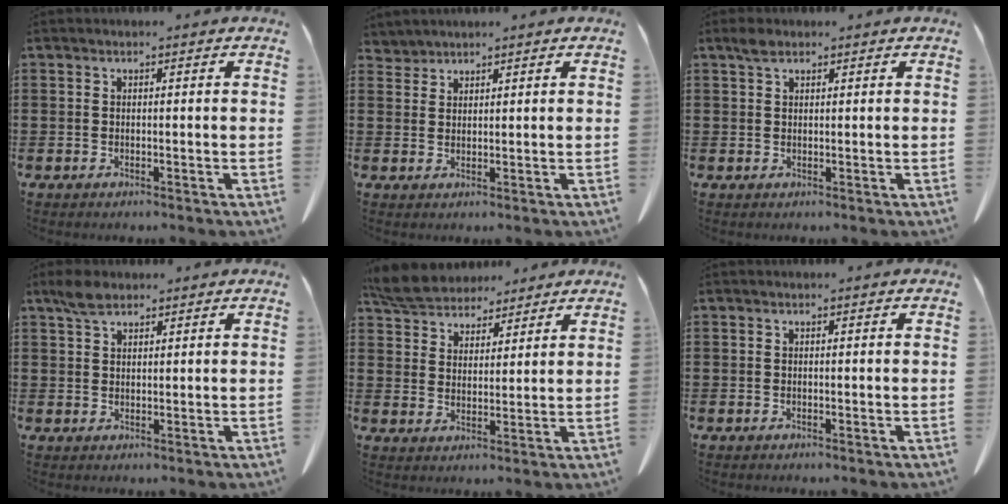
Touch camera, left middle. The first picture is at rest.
{"total": 1.8, "force": [1.8, 0.3, -0.1], "torque": [-0.004, 0.001, 0.036]}
{"total": 1.8, "force": [1.2, 1.0, 0.9], "torque": [-0.022, 0.003, 0.023]}
{"total": 3.2, "force": [2.4, 1.4, 1.6], "torque": [-0.038, 0.005, 0.046]}
{"total": 6.2, "force": [5.7, 2.0, 1.1], "torque": [-0.049, -0.015, 0.108]}
{"total": 0.0}